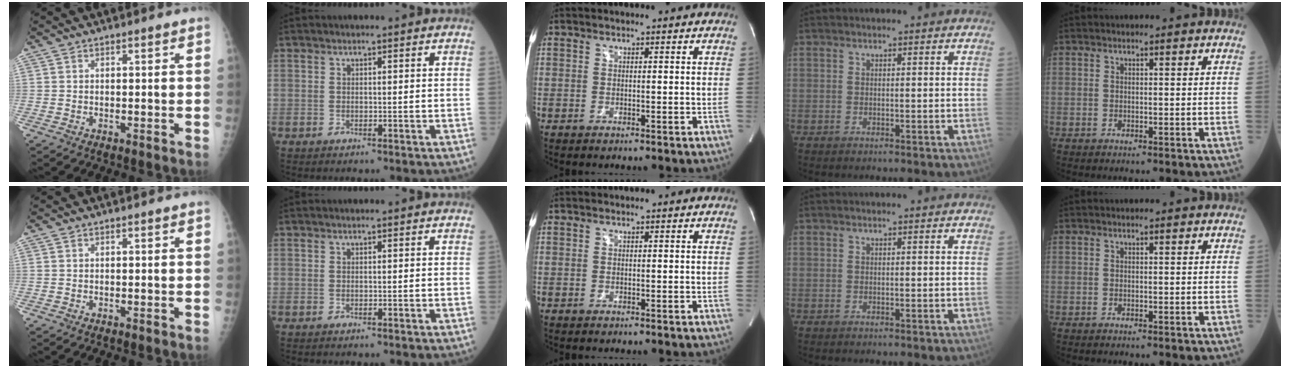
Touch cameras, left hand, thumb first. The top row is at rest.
{}